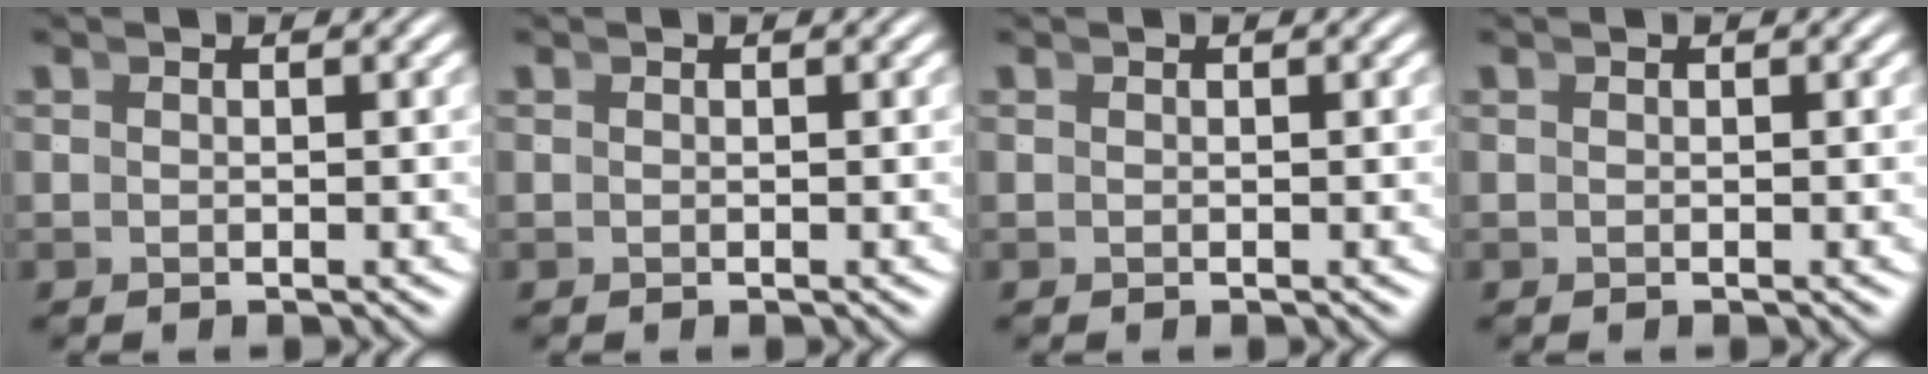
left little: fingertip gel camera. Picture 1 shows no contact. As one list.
[{"total": 0.0}, {"total": 0.0}, {"total": 0.0}]